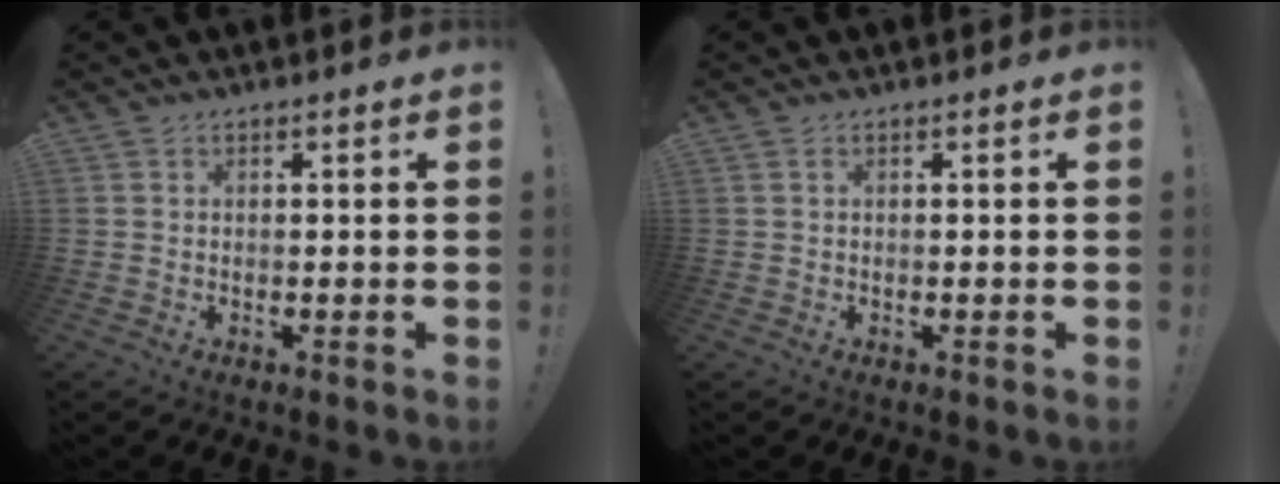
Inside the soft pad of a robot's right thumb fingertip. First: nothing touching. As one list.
[{"total": 0.0}]